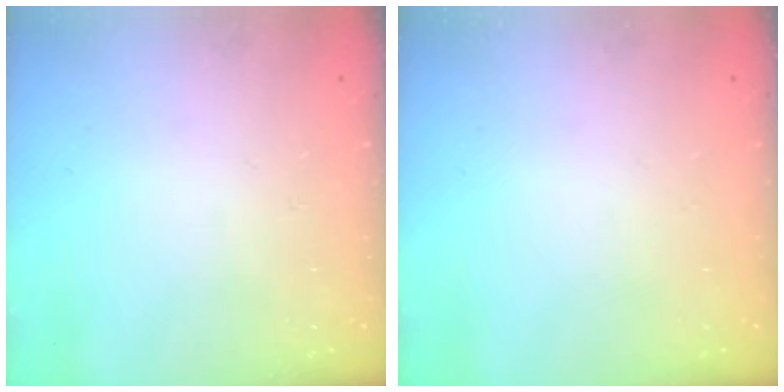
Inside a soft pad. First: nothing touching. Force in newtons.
{"total": 0.0}